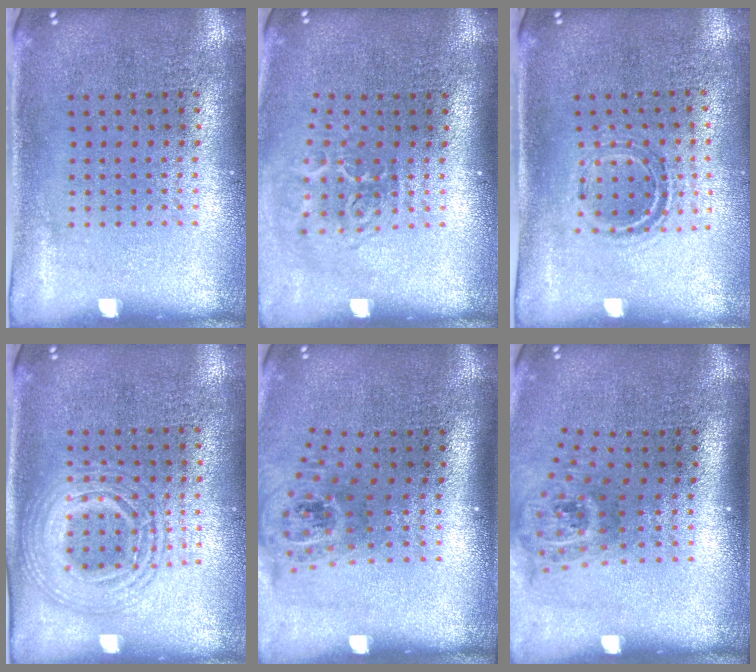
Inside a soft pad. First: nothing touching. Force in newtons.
{"total": 2.0, "press": 1.3, "slide": 1.5}
{"total": 1.0, "press": 0.9, "slide": 0.3}
{"total": 2.1, "press": 2.0, "slide": 0.3}
{"total": 1.7, "press": 1.2, "slide": 1.2}
{"total": 1.9, "press": 1.4, "slide": 1.4}